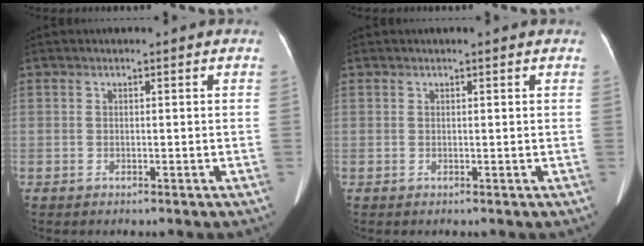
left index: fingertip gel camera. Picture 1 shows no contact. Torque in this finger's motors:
{"motor_torque": [-1.18, 0.92, -0.84, -0.10]}